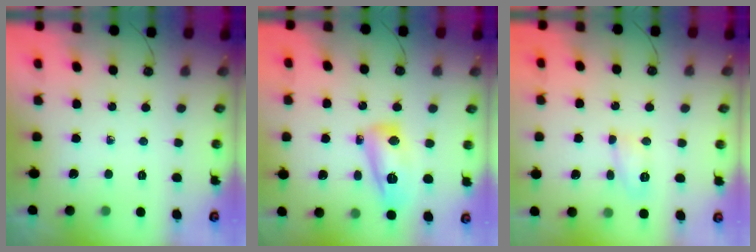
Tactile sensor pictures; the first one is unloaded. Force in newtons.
{"total": 12.6, "press": 12.5, "slide": 1.3}
{"total": 6.6, "press": 6.6, "slide": 0.5}